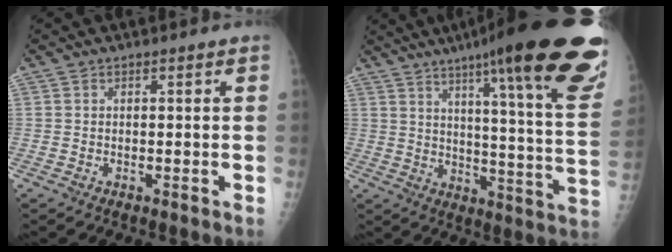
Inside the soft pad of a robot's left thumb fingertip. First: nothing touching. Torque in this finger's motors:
{"motor_torque": [4.27, 0.71, 1.62, -1.15, 0.50]}